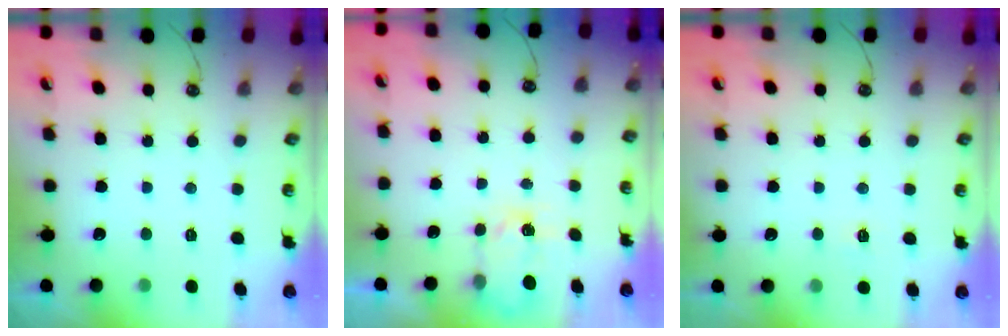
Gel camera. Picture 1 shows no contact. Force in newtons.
{"total": 4.3, "press": 4.3, "slide": 0.4}
{"total": 2.7, "press": 2.7, "slide": 0.3}